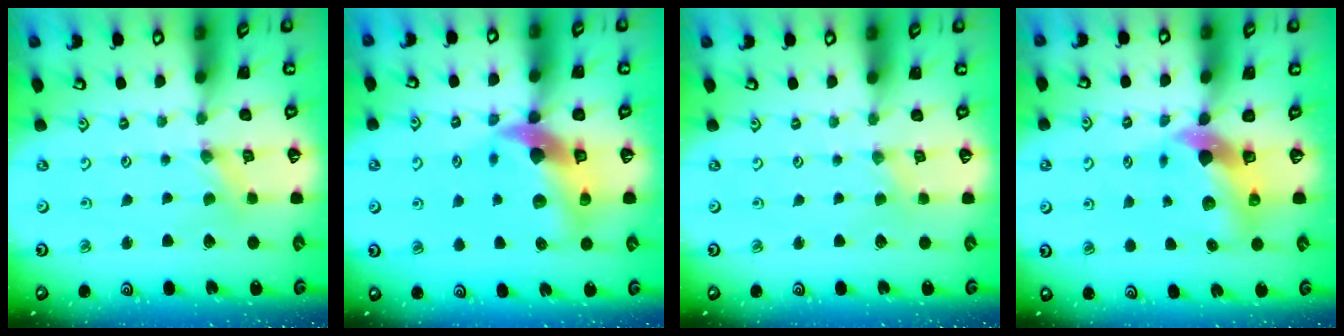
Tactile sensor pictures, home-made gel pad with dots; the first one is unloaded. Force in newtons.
{"total": 13.2, "press": 13.1, "slide": 1.8}
{"total": 0.0}
{"total": 8.3, "press": 8.2, "slide": 1.5}